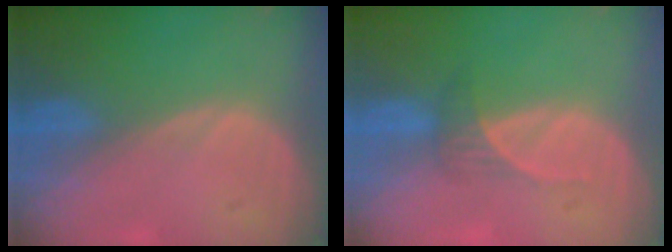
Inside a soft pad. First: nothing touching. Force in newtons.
{"total": 2.1, "press": 1.9, "slide": 0.9}